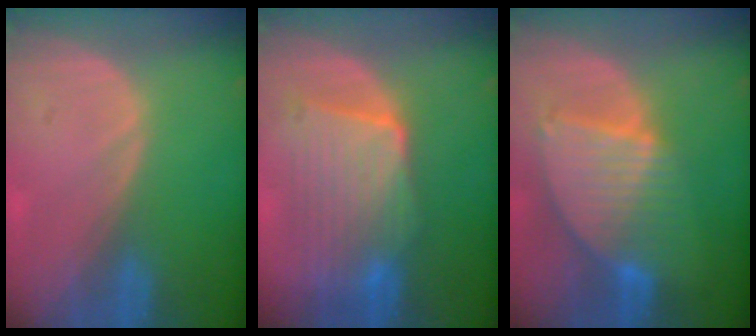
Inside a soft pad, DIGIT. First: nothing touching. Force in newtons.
{"total": 9.3, "press": 8.7, "slide": 3.1}
{"total": 8.4, "press": 7.5, "slide": 3.8}